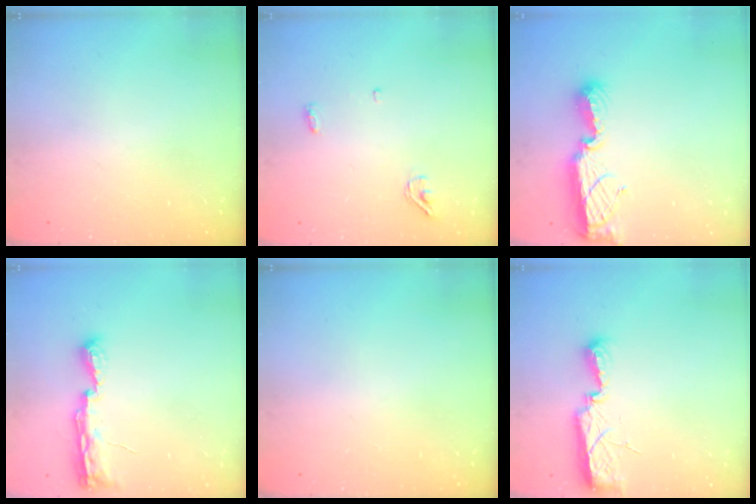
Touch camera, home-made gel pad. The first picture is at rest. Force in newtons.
{"total": 3.8, "press": 3.5, "slide": 1.4}
{"total": 9.9, "press": 9.9, "slide": 0.8}
{"total": 8.0, "press": 8.0, "slide": 0.8}
{"total": 0.0}
{"total": 7.5, "press": 7.5, "slide": 0.8}